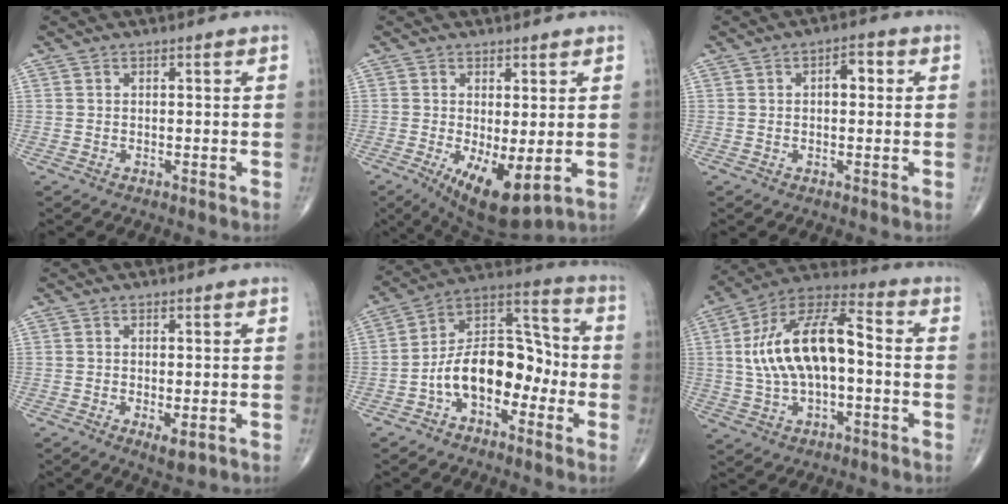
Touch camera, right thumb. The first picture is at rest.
{"total": 9.5, "force": [-2.2, 3.4, 8.6], "torque": [-0.138, -0.025, -0.021]}
{"total": 3.4, "force": [0.5, 1.8, 2.8], "torque": [-0.029, 0.010, 0.002]}
{"total": 3.0, "force": [-1.0, 1.0, 2.6], "torque": [-0.042, -0.011, -0.013]}
{"total": 14.6, "force": [-4.4, 8.8, 10.8], "torque": [-0.153, 0.064, -0.086]}
{"total": 17.6, "force": [0.1, 8.5, 15.4], "torque": [-0.284, 0.040, -0.003]}